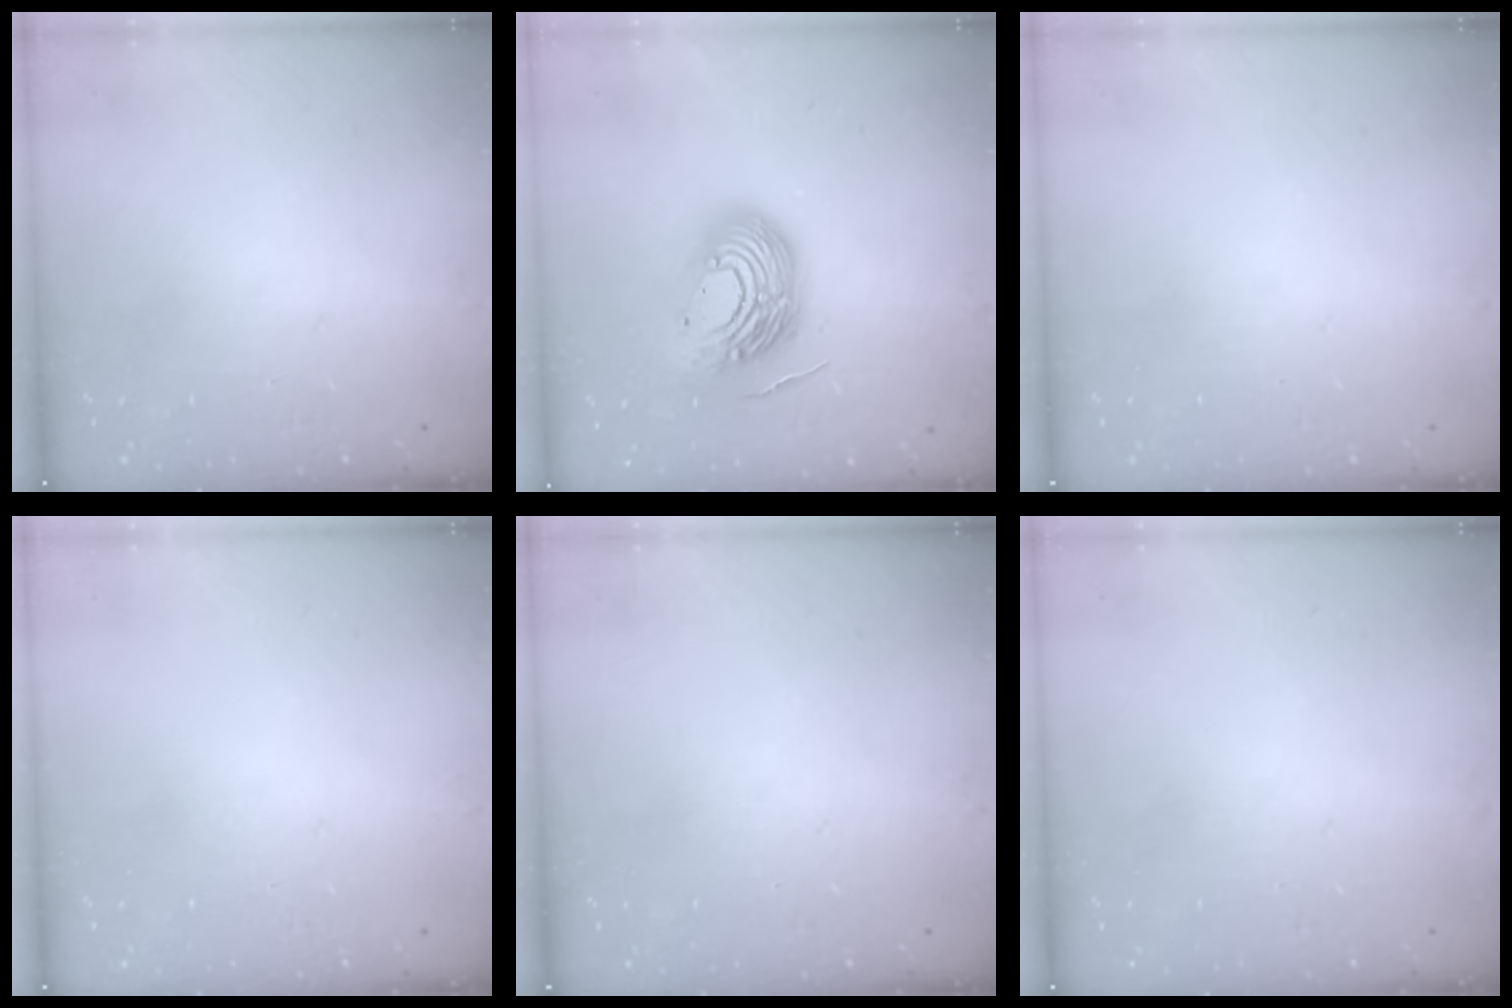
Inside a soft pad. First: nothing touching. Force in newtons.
{"total": 17.3, "press": 17.3, "slide": 1.4}
{"total": 0.0}
{"total": 0.0}
{"total": 0.0}
{"total": 0.0}